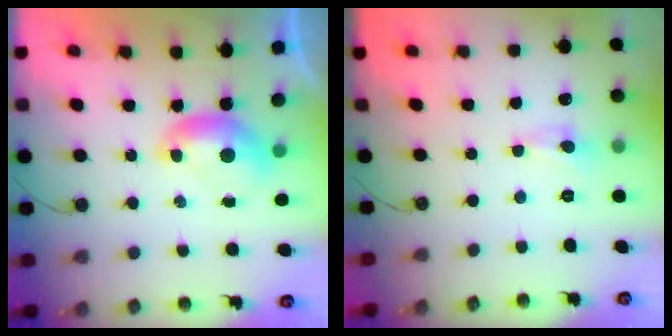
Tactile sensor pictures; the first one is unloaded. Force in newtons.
{"total": 1.0, "press": 0.9, "slide": 0.6}